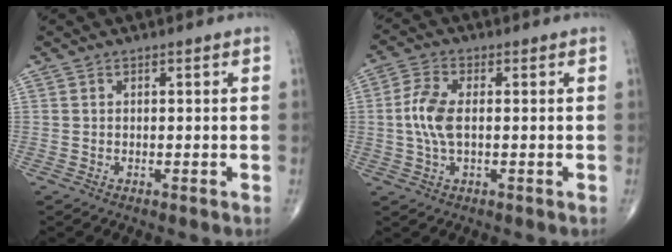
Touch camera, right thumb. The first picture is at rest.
{"total": 6.6, "force": [0.0, 3.1, 5.8], "torque": [-0.138, 0.011, -0.004]}